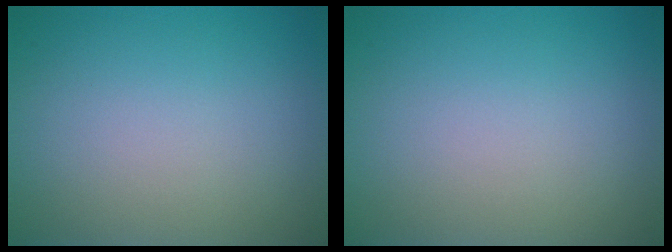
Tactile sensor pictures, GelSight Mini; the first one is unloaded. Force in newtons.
{"total": 0.0}